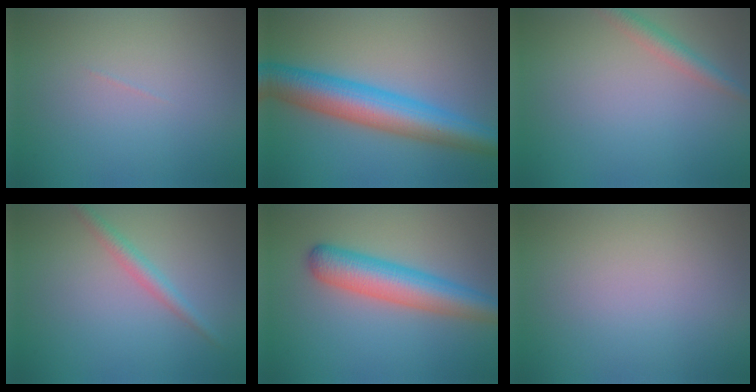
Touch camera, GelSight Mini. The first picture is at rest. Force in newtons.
{"total": 8.3, "press": 8.3, "slide": 0.2}
{"total": 2.2, "press": 2.2, "slide": 0.0}
{"total": 2.0, "press": 2.0, "slide": 0.1}
{"total": 5.9, "press": 5.9, "slide": 0.2}
{"total": 0.0}